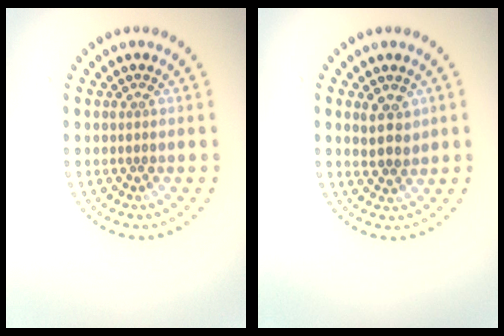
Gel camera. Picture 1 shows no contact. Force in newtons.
{"total": 2.4, "press": 2.2, "slide": 0.9}